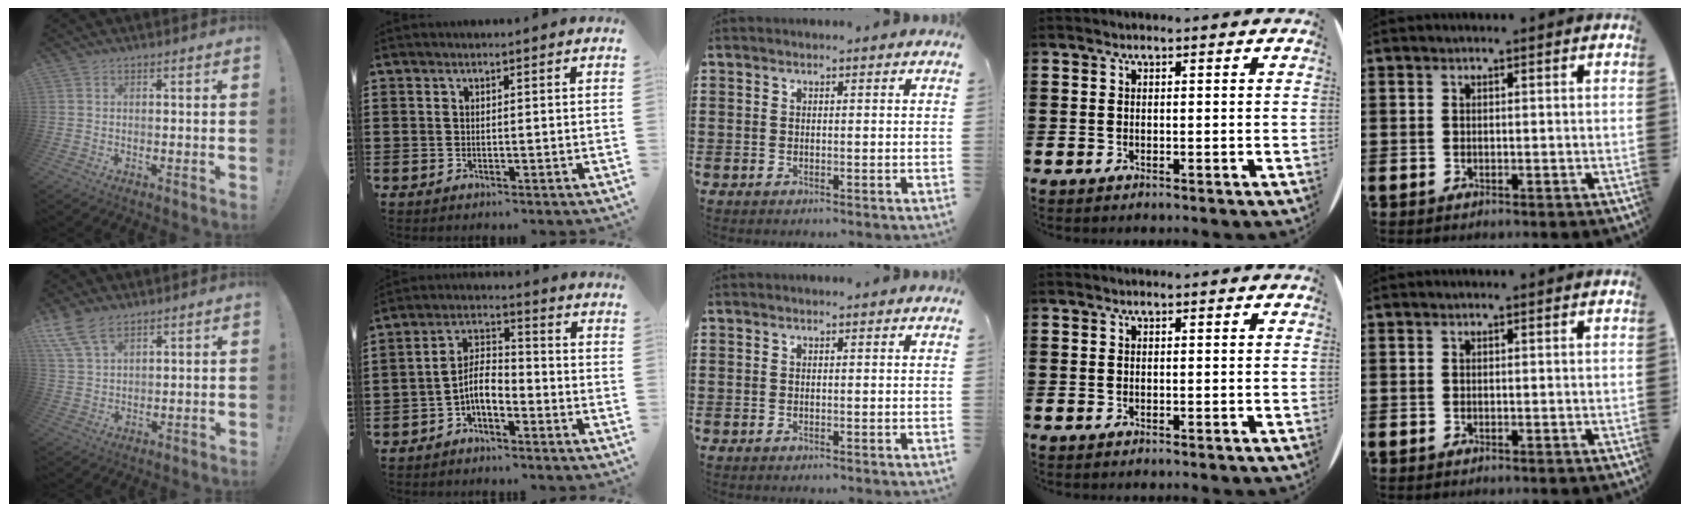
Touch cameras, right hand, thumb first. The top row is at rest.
{"thumb": {"total": 9.1, "force": [6.2, 4.4, 5.0], "torque": [-0.093, -0.021, 0.123]}, "index": {"total": 5.5, "force": [-2.7, 2.4, 4.2], "torque": [-0.095, 0.007, -0.056]}}